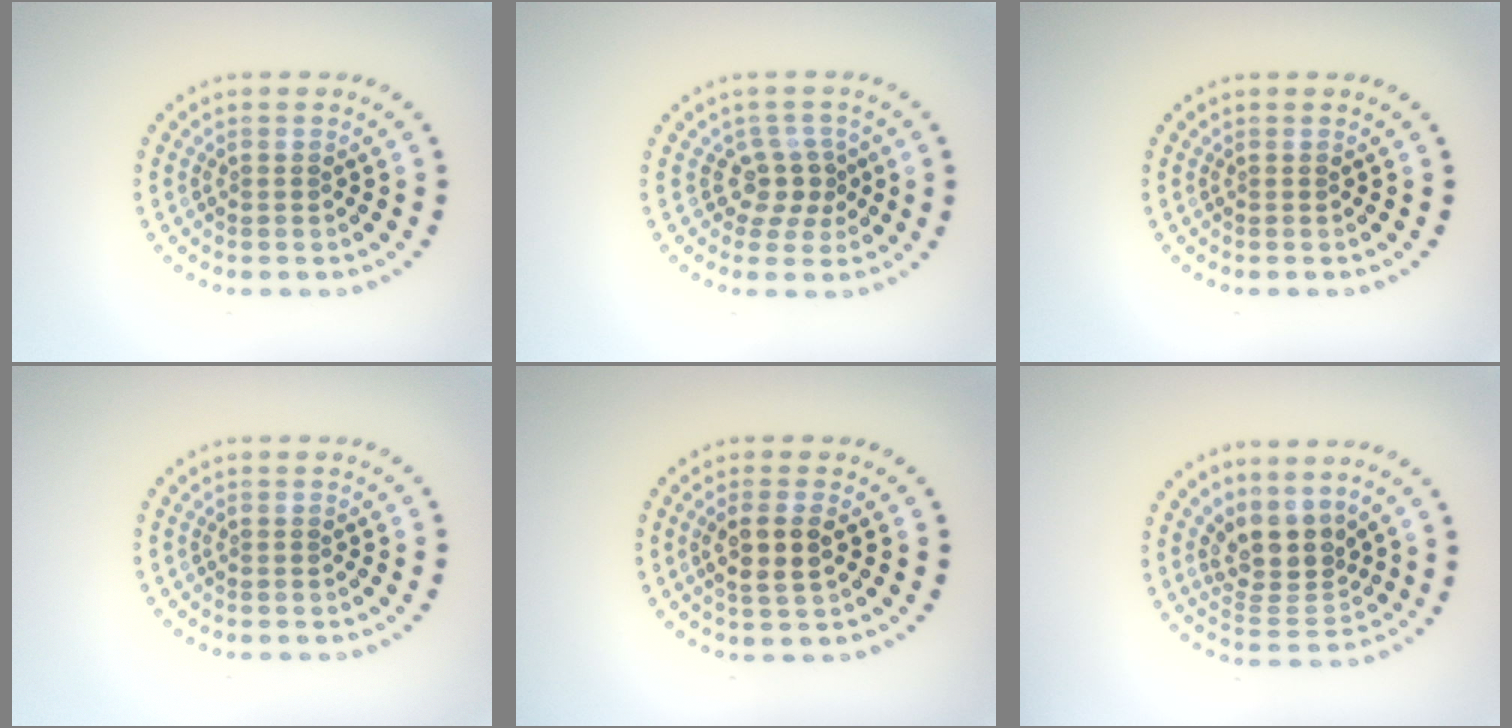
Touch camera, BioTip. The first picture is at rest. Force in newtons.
{"total": 2.5, "press": 1.8, "slide": 1.7}
{"total": 0.0}
{"total": 0.0}
{"total": 2.7, "press": 2.5, "slide": 1.1}
{"total": 4.1, "press": 3.2, "slide": 2.5}